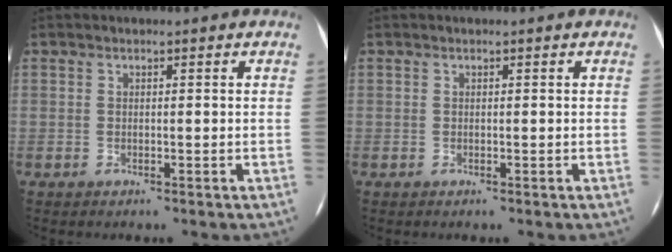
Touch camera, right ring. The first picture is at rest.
{"total": 0.0}